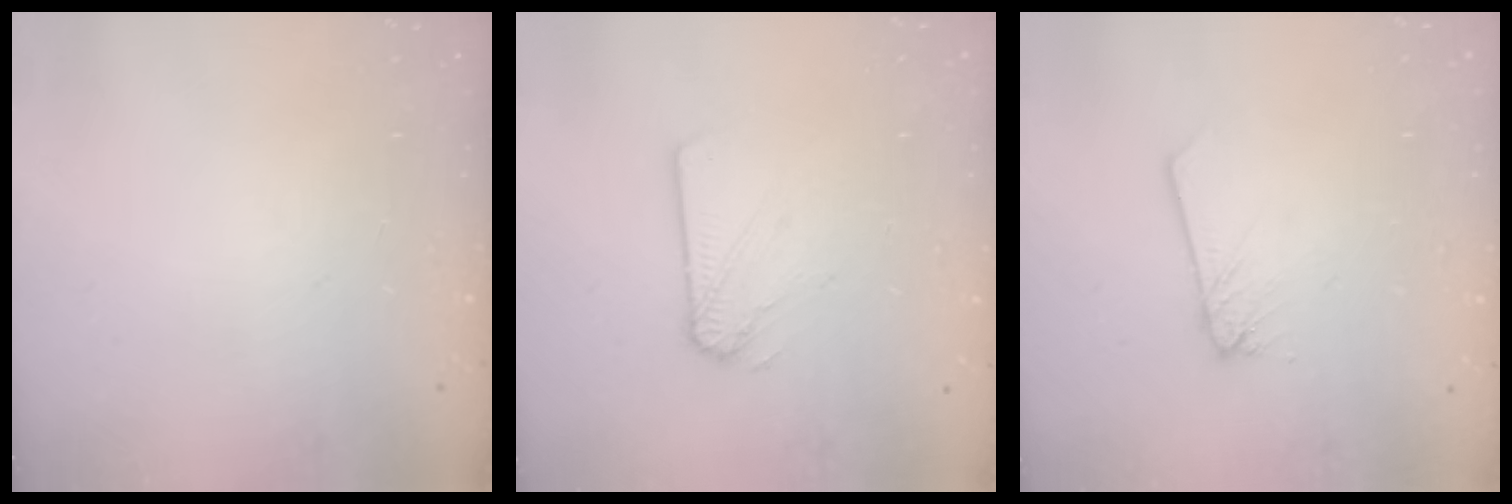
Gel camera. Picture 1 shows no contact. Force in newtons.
{"total": 4.0, "press": 4.0, "slide": 0.2}
{"total": 1.7, "press": 1.7, "slide": 0.1}